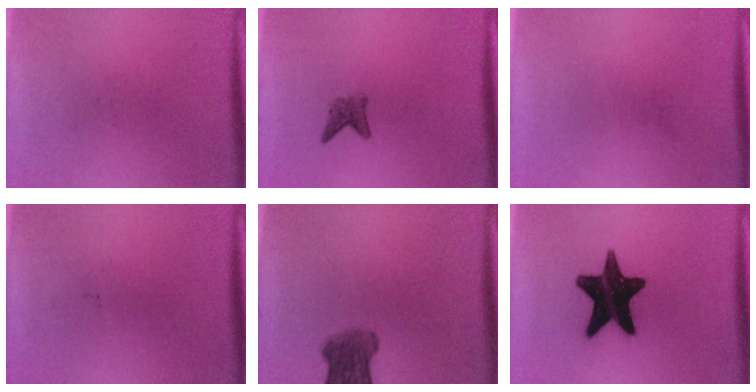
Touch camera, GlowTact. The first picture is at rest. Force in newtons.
{"total": 2.1}
{"total": 0.0}
{"total": 0.0}
{"total": 5.7}
{"total": 17.4}